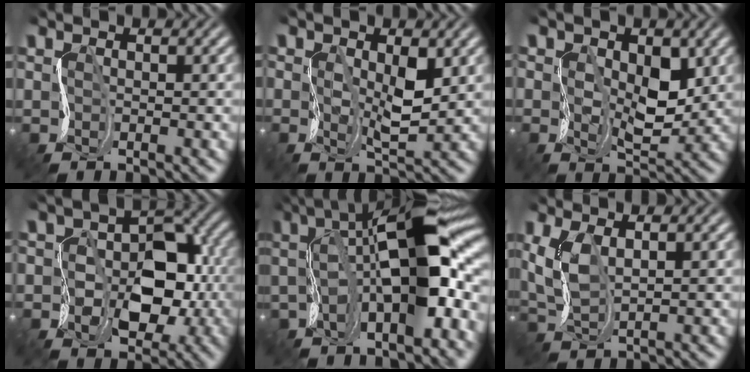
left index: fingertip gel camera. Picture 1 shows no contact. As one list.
[{"total": 2.0, "force": [0.1, 0.9, 1.8], "torque": [-0.057, -0.007, 0.011]}, {"total": 3.5, "force": [0.2, 2.4, 2.5], "torque": [-0.063, -0.013, 0.015]}, {"total": 7.0, "force": [-1.2, 5.0, 4.8], "torque": [-0.078, -0.003, -0.012]}, {"total": 13.1, "force": [1.0, 4.1, 12.5], "torque": [-0.205, 0.015, 0.017]}, {"total": 2.8, "force": [1.0, 1.0, 2.4], "torque": [-0.088, -0.002, 0.027]}]